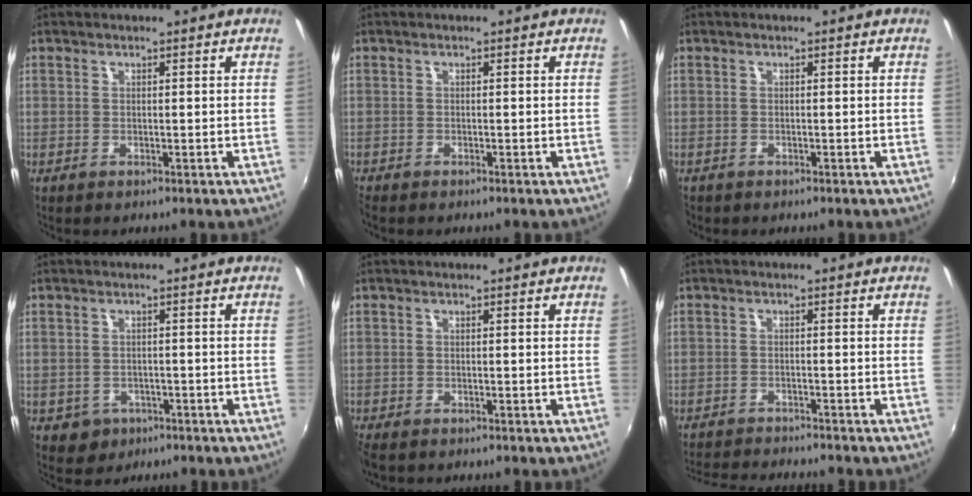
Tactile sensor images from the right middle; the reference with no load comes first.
{"total": 0.8, "force": [-0.8, 0.2, 0.1], "torque": [-0.005, -0.005, -0.018]}
{"total": 0.8, "force": [-0.6, 0.5, 0.1], "torque": [-0.006, -0.003, -0.012]}
{"total": 4.4, "force": [-1.8, 3.9, 1.1], "torque": [-0.035, -0.001, -0.019]}
{"total": 2.4, "force": [-2.0, 1.0, 0.9], "torque": [-0.025, -0.014, -0.038]}
{"total": 8.3, "force": [-7.9, 0.9, 2.4], "torque": [-0.069, -0.014, -0.127]}